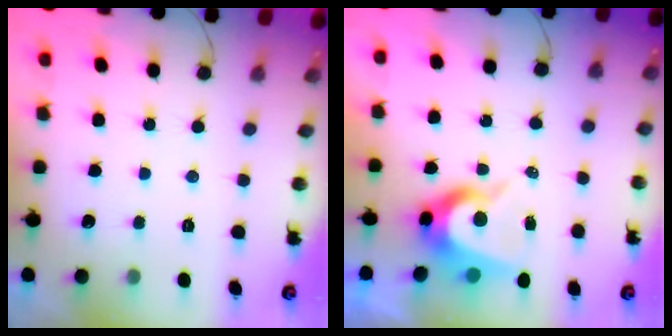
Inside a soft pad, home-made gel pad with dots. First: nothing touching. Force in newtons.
{"total": 8.5, "press": 8.4, "slide": 0.8}